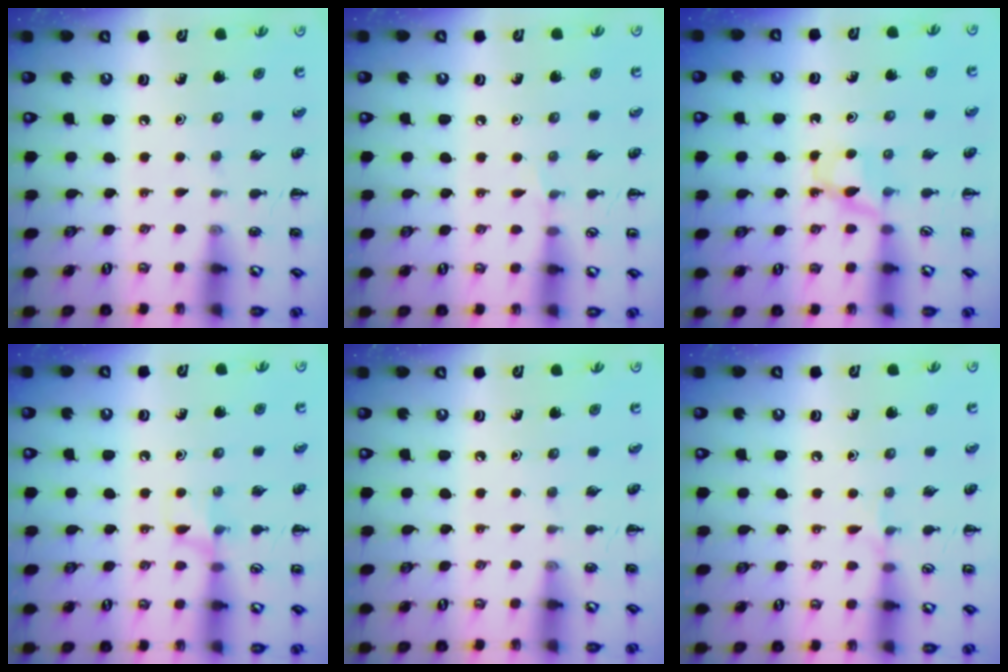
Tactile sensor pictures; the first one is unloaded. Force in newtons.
{"total": 3.3, "press": 3.0, "slide": 1.3}
{"total": 3.4, "press": 3.1, "slide": 1.4}
{"total": 6.8, "press": 6.6, "slide": 1.6}
{"total": 0.0}
{"total": 4.5, "press": 4.2, "slide": 1.5}